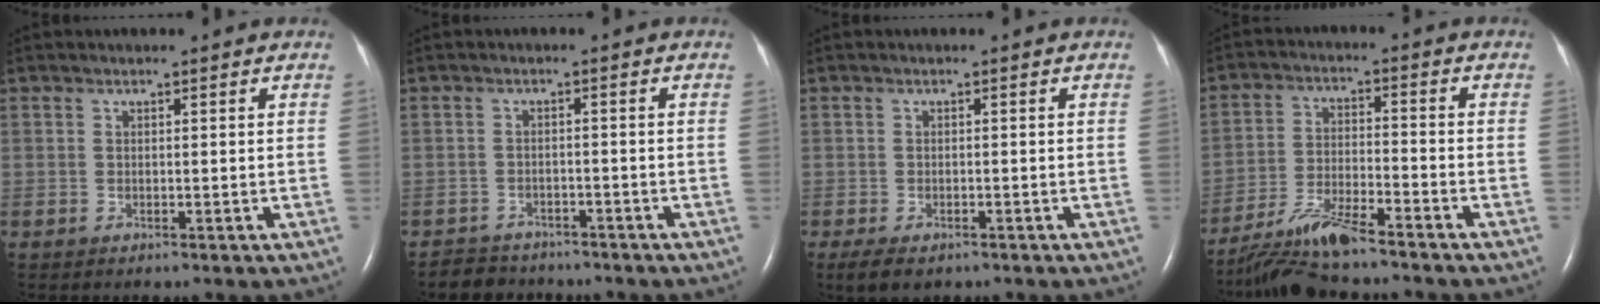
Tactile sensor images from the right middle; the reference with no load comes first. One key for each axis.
{"total": 4.4, "fx": -4.0, "fy": 1.7, "fz": -0.1, "tx": -0.001, "ty": -0.005, "tz": -0.063}
{"total": 3.4, "fx": -2.2, "fy": 1.5, "fz": 2.1, "tx": -0.040, "ty": -0.010, "tz": -0.030}
{"total": 8.4, "fx": -7.5, "fy": 0.2, "fz": 3.7, "tx": -0.077, "ty": -0.018, "tz": -0.137}